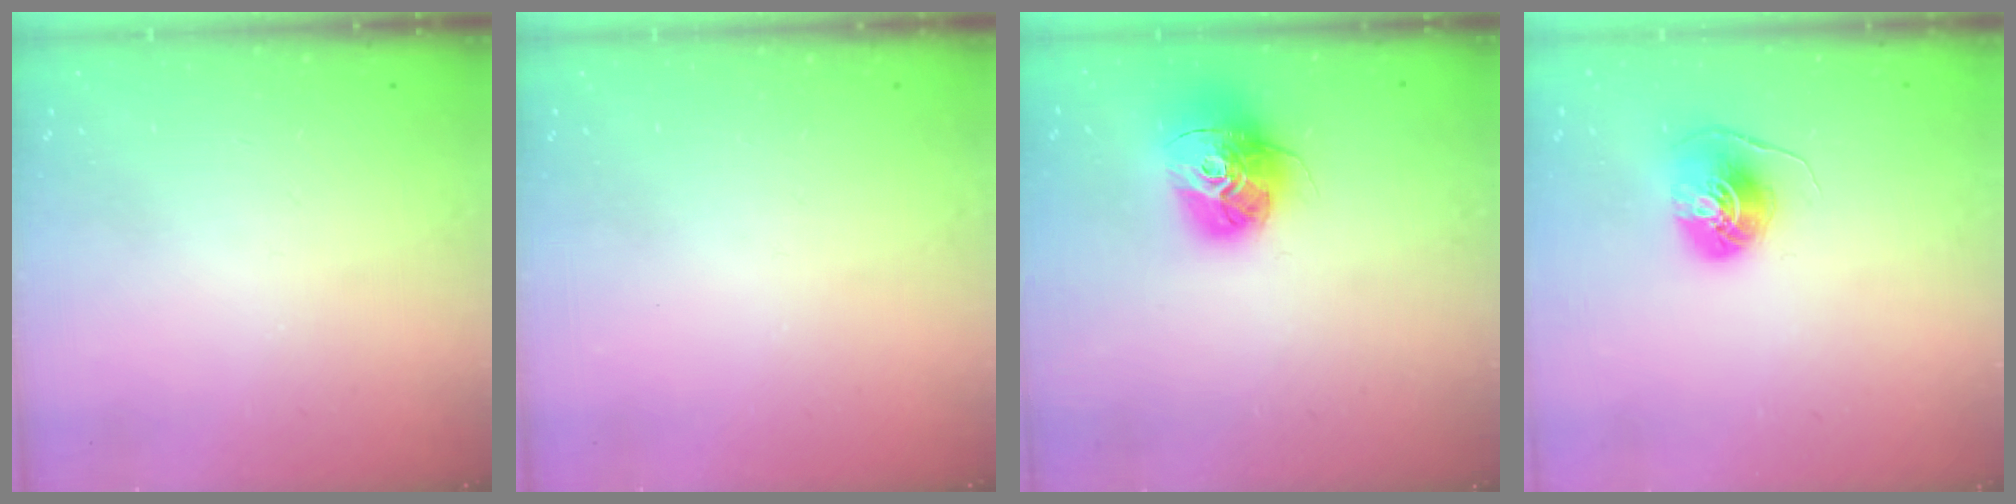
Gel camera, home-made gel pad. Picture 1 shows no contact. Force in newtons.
{"total": 0.0}
{"total": 16.1, "press": 16.0, "slide": 1.5}
{"total": 7.8, "press": 7.8, "slide": 0.3}